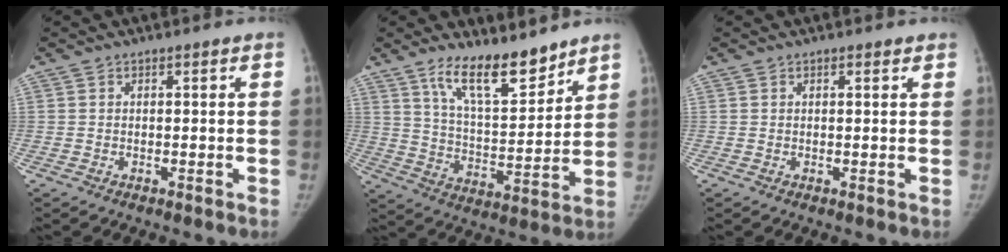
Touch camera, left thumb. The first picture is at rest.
{"total": 13.3, "force": [10.1, 4.2, 7.5], "torque": [-0.094, -0.074, 0.182]}
{"total": 0.9, "force": [0.6, 0.3, 0.6], "torque": [-0.009, -0.002, 0.008]}